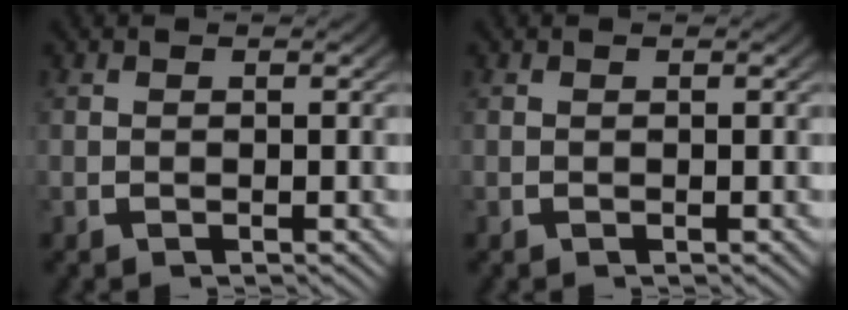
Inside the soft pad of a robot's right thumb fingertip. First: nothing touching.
{"total": 0.0}